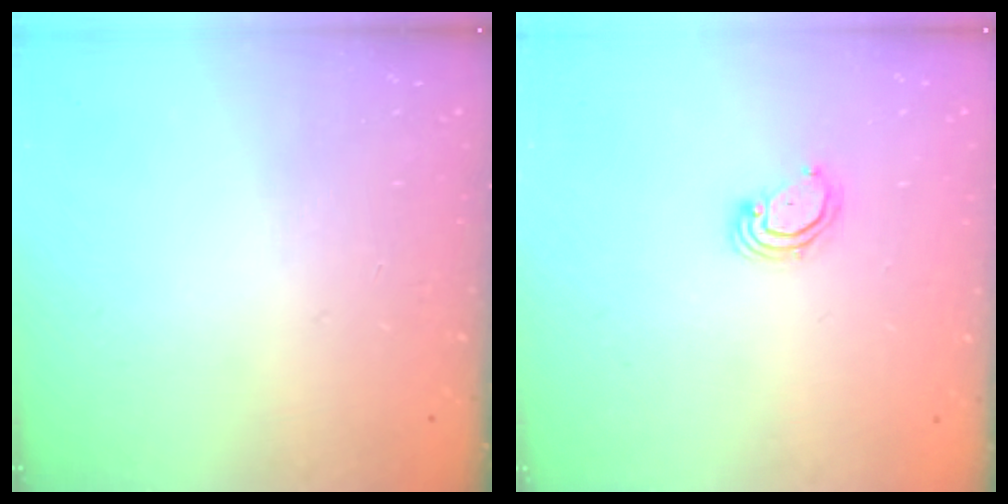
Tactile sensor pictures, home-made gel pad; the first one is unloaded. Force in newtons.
{"total": 3.0, "press": 2.9, "slide": 0.3}